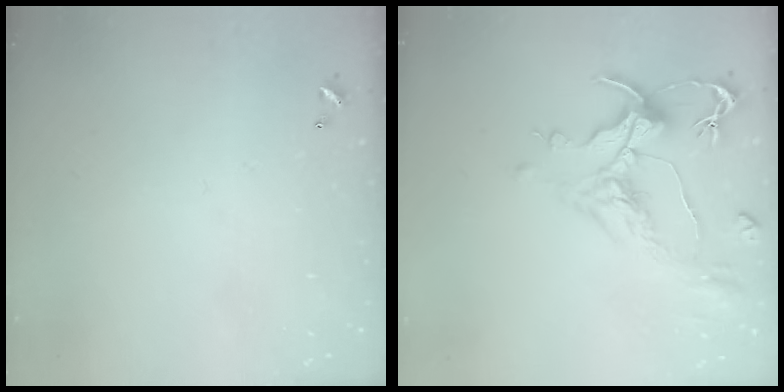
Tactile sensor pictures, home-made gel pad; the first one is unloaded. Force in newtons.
{"total": 1.5, "press": 0.5, "slide": 1.4}